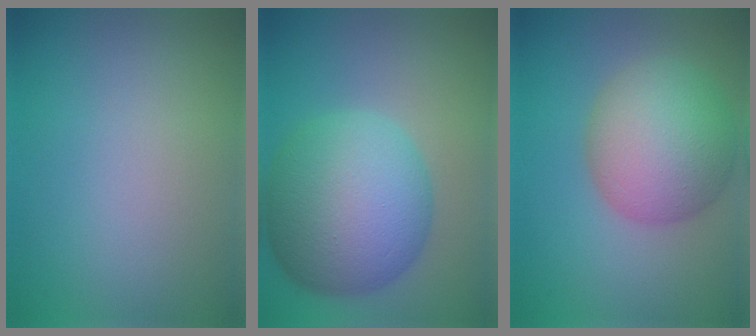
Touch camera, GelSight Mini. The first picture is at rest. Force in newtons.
{"total": 12.1, "press": 12.1, "slide": 0.1}
{"total": 8.0, "press": 8.0, "slide": 0.4}